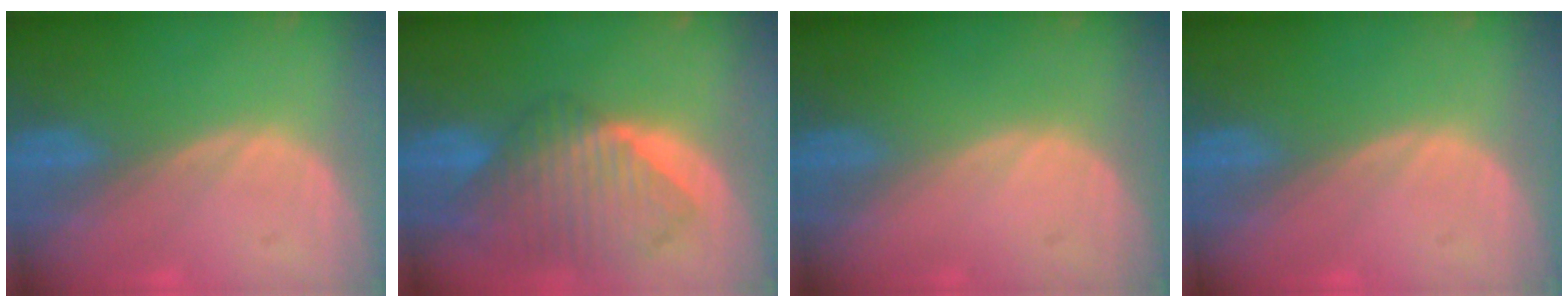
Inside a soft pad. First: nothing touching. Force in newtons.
{"total": 10.3, "press": 8.8, "slide": 5.3}
{"total": 0.0}
{"total": 0.0}